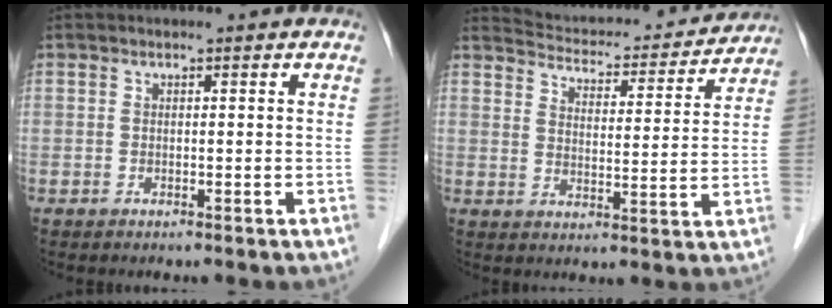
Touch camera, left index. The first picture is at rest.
{"total": 16.3, "force": [15.8, 2.9, 3.0], "torque": [-0.038, -0.007, 0.205]}